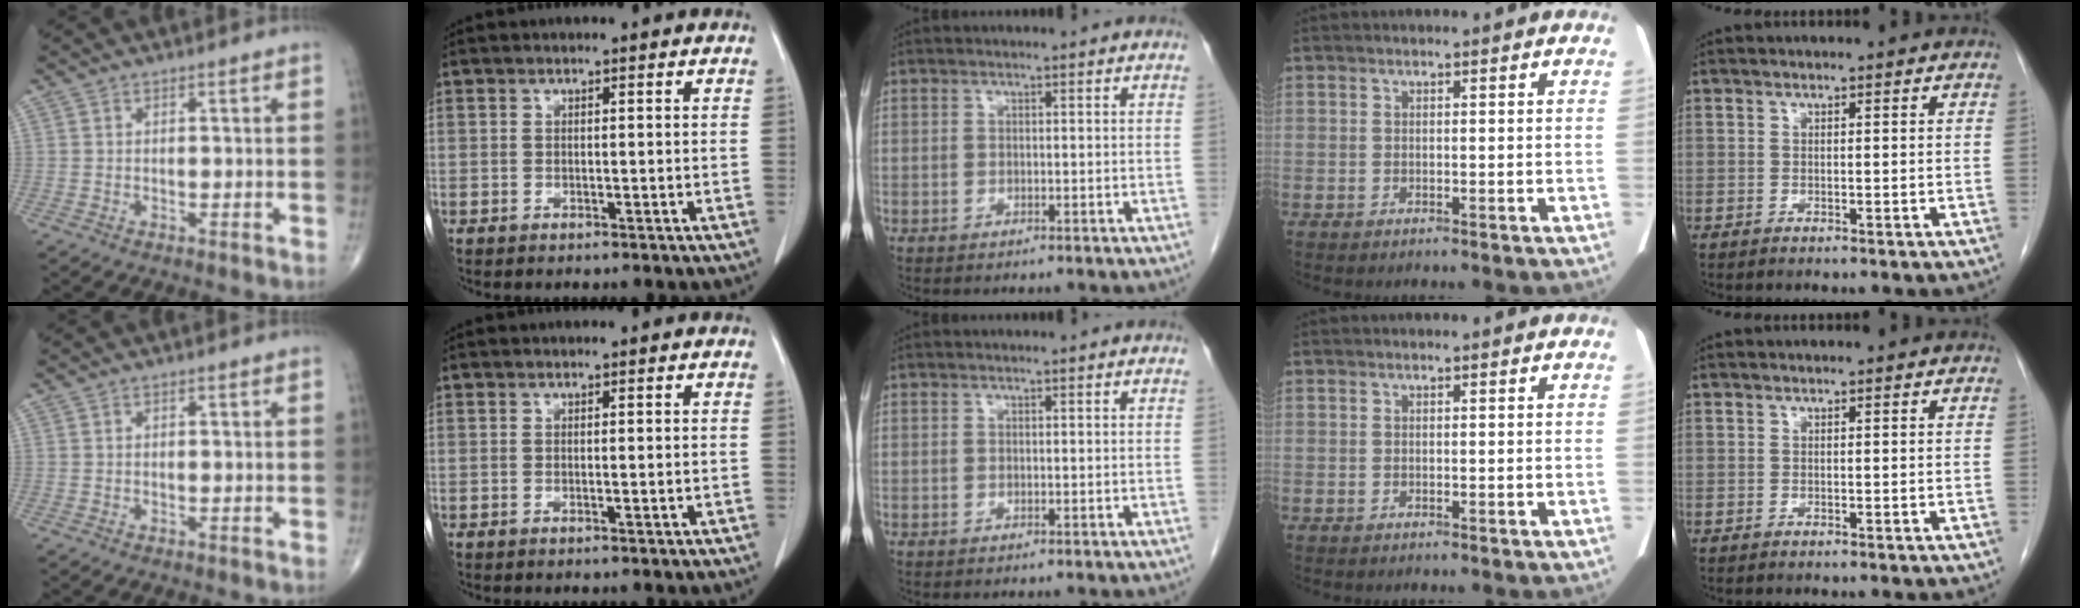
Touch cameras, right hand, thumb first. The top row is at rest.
{"thumb": {"total": 0.6, "force": [0.1, 0.3, 0.4], "torque": [-0.008, 0.001, 0.002]}, "index": {"total": 1.1, "force": [-0.3, 0.1, 1.0], "torque": [-0.017, -0.002, -0.001]}}